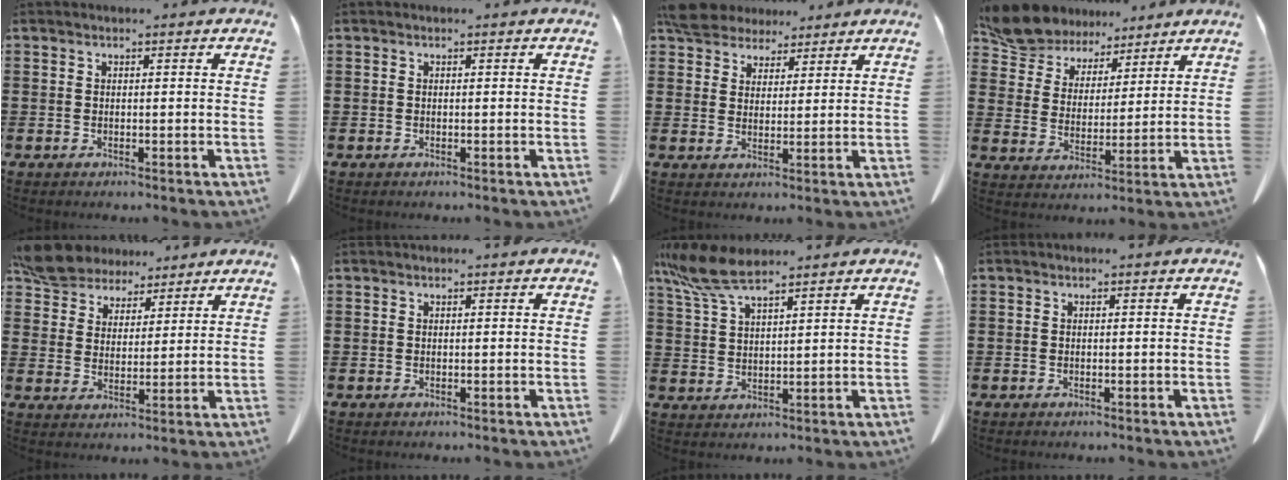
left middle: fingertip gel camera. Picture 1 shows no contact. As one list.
[{"total": 0.0}, {"total": 5.8, "force": [5.1, 2.4, 1.3], "torque": [-0.048, -0.001, 0.098]}, {"total": 9.0, "force": [8.2, 3.4, 1.5], "torque": [-0.077, -0.039, 0.156]}, {"total": 7.6, "force": [6.9, 3.0, 1.4], "torque": [-0.062, -0.017, 0.132]}, {"total": 0.0}, {"total": 8.1, "force": [6.0, 1.9, 5.0], "torque": [-0.127, -0.013, 0.110]}, {"total": 0.0}]